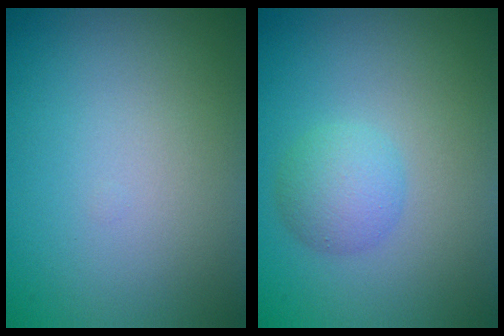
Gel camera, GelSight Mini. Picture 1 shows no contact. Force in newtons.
{"total": 2.6, "press": 2.6, "slide": 0.1}